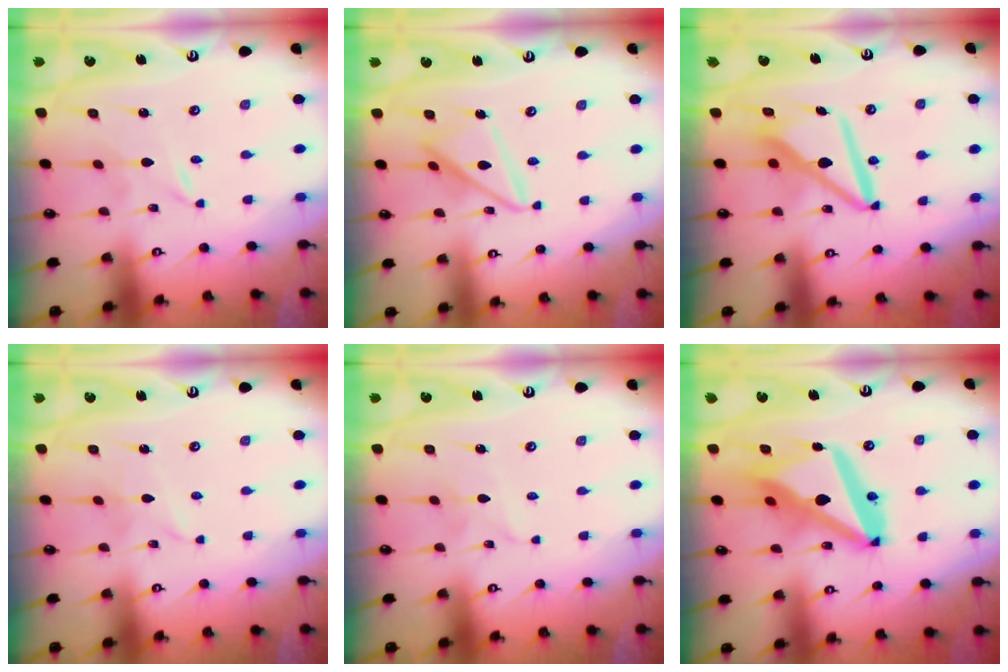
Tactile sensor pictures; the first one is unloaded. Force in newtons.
{"total": 14.6, "press": 14.6, "slide": 1.3}
{"total": 11.0, "press": 11.0, "slide": 1.3}
{"total": 1.8, "press": 1.8, "slide": 0.2}
{"total": 2.5, "press": 2.5, "slide": 0.2}
{"total": 19.6, "press": 19.5, "slide": 2.3}